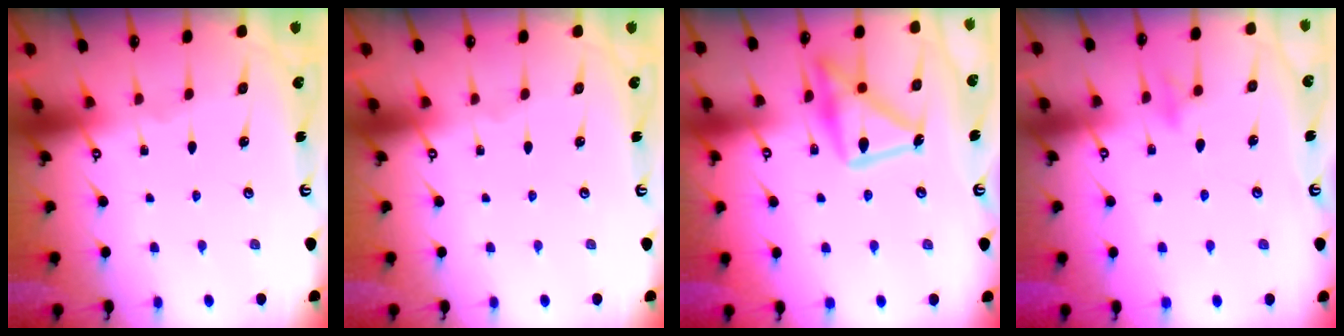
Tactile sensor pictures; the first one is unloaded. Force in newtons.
{"total": 0.0}
{"total": 17.3, "press": 17.2, "slide": 1.2}
{"total": 8.2, "press": 8.1, "slide": 1.5}